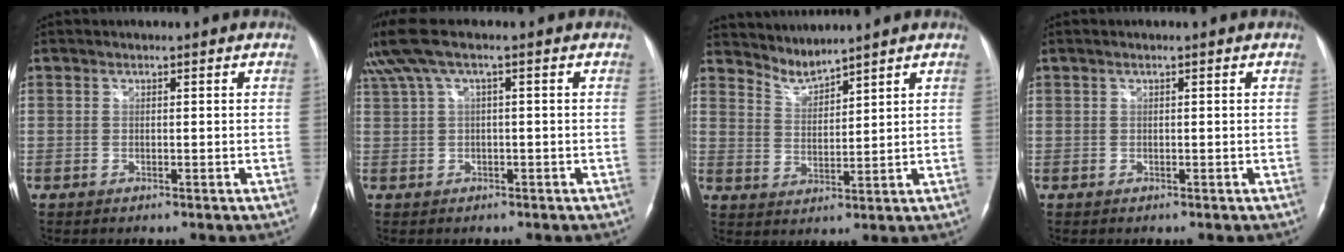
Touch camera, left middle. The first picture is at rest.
{"total": 6.8, "force": [3.1, 0.7, 6.0], "torque": [-0.134, 0.054, 0.067]}
{"total": 3.9, "force": [3.8, -0.5, -0.1], "torque": [-0.004, -0.006, 0.082]}
{"total": 1.0, "force": [0.4, 0.0, 0.9], "torque": [-0.024, 0.007, 0.007]}